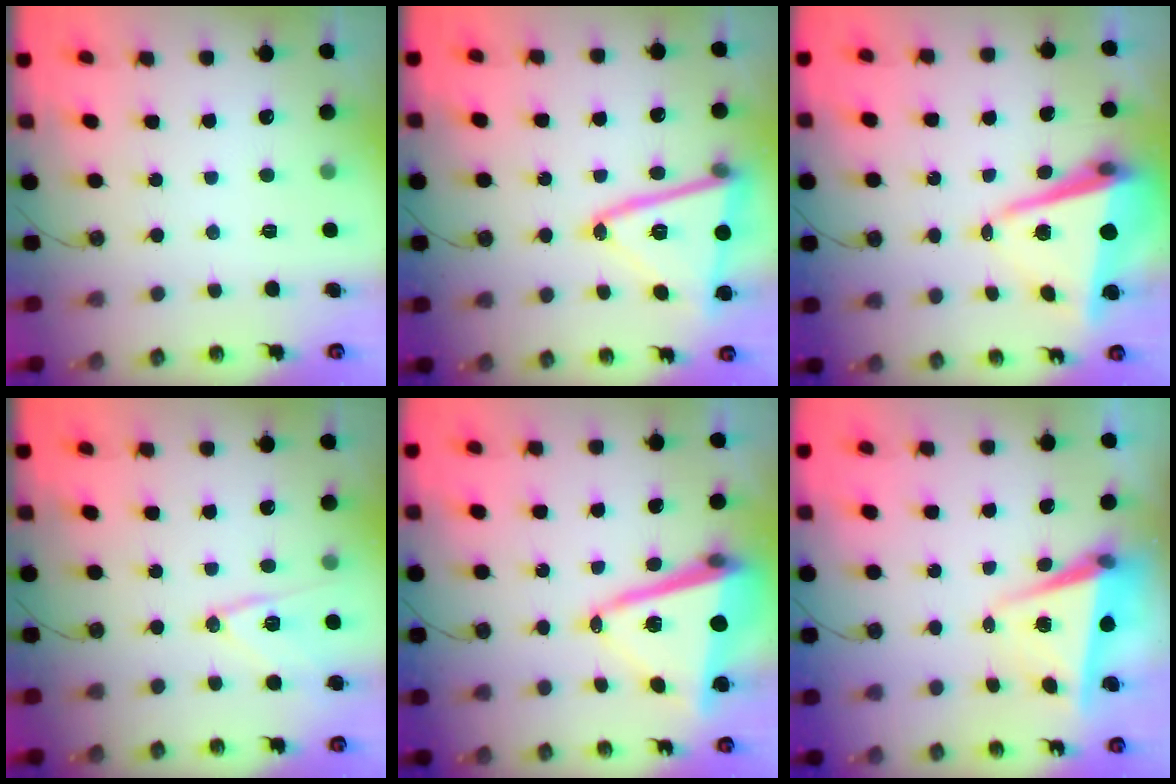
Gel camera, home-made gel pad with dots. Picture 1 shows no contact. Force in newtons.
{"total": 16.7, "press": 16.4, "slide": 2.7}
{"total": 10.2, "press": 10.2, "slide": 0.8}
{"total": 12.3, "press": 12.2, "slide": 1.3}
{"total": 14.2, "press": 14.0, "slide": 2.5}
{"total": 6.4, "press": 5.8, "slide": 2.6}